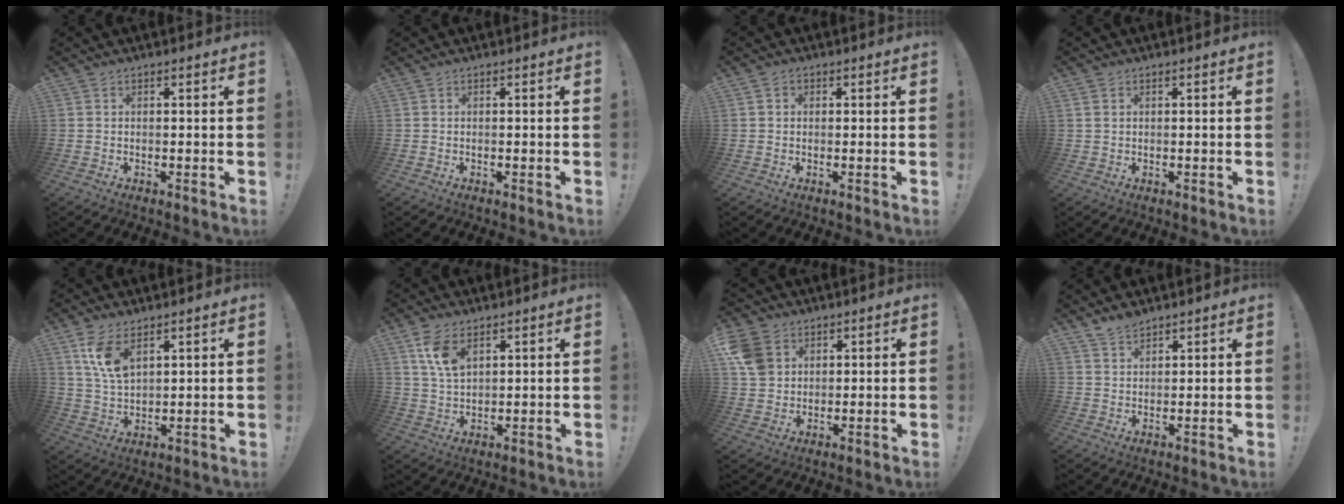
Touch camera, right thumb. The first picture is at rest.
{"total": 0.0}
{"total": 1.2, "force": [0.2, 1.1, 0.5], "torque": [-0.011, 0.004, 0.004]}
{"total": 1.0, "force": [0.5, 0.7, 0.5], "torque": [-0.012, 0.003, 0.011]}
{"total": 9.5, "force": [5.5, 4.7, 6.1], "torque": [-0.113, -0.024, 0.102]}
{"total": 8.5, "force": [4.8, 4.6, 5.3], "torque": [-0.090, -0.017, 0.090]}
{"total": 8.6, "force": [3.7, 6.9, 3.7], "torque": [-0.064, -0.009, 0.077]}
{"total": 4.6, "force": [4.0, 2.0, 0.8], "torque": [-0.010, -0.028, 0.076]}